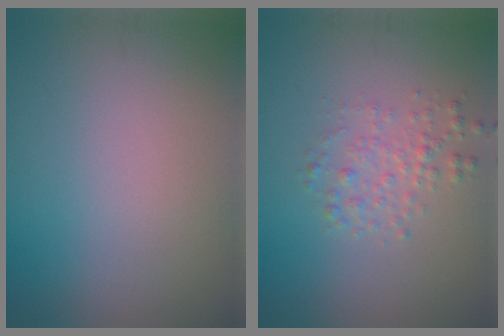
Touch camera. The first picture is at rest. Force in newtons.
{"total": 1.9, "press": 1.9, "slide": 0.0}